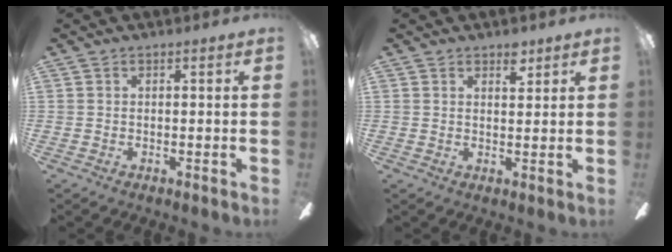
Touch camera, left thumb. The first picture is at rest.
{"total": 4.1, "force": [3.0, 2.0, 2.0], "torque": [-0.004, -0.018, 0.047]}